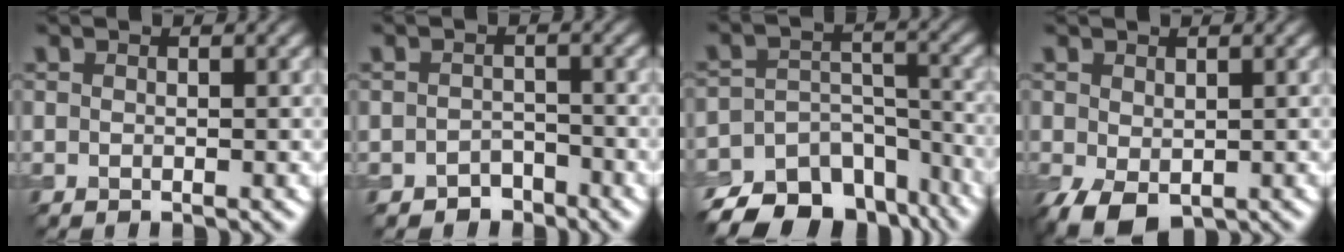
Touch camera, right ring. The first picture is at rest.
{"total": 1.8, "force": [-1.5, 1.0, 0.3], "torque": [0.001, 0.007, -0.026]}
{"total": 12.3, "force": [-9.6, 6.6, 3.8], "torque": [-0.054, 0.000, -0.128]}
{"total": 3.3, "force": [-1.0, 2.1, 2.3], "torque": [-0.055, -0.013, -0.014]}